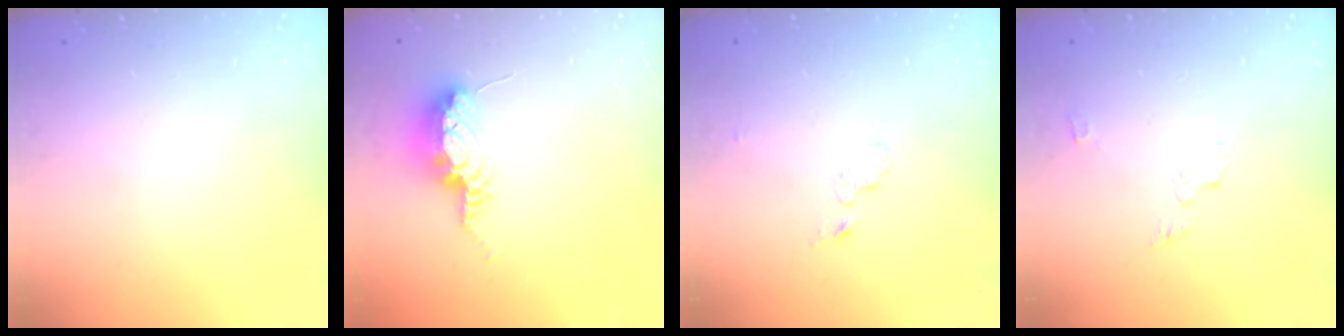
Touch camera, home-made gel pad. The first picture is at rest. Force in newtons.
{"total": 8.3, "press": 8.0, "slide": 2.2}
{"total": 3.9, "press": 3.9, "slide": 0.4}
{"total": 3.5, "press": 3.4, "slide": 0.4}